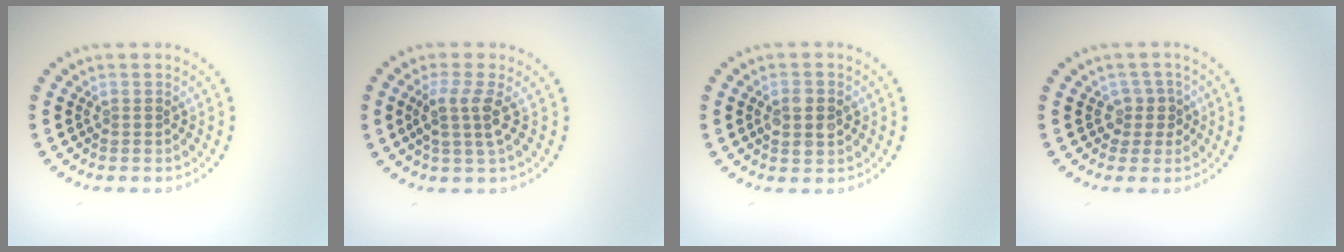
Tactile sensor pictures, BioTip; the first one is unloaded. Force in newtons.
{"total": 2.7, "press": 2.1, "slide": 1.7}
{"total": 2.7, "press": 2.7, "slide": 0.1}
{"total": 1.8, "press": 1.4, "slide": 1.2}